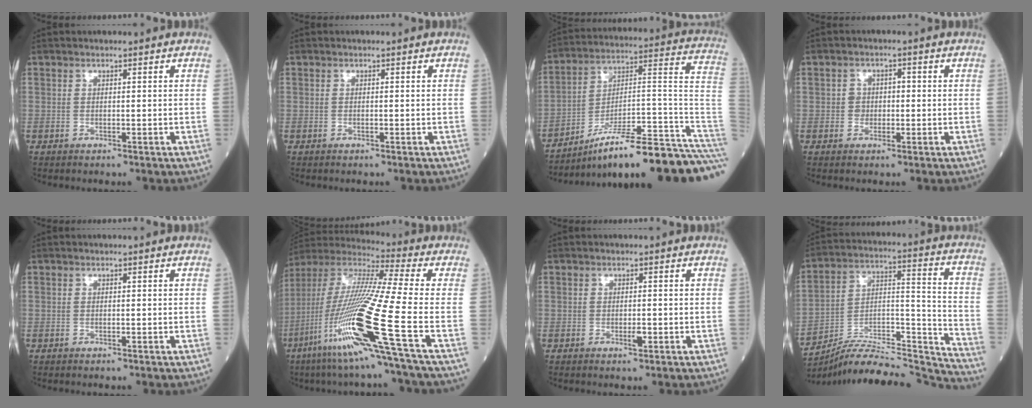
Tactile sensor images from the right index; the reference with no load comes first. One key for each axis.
{"total": 0.0}
{"total": 24.4, "fx": -18.2, "fy": 1.6, "fz": 16.1, "tx": -0.141, "ty": 0.041, "tz": -0.275}
{"total": 2.2, "fx": -0.3, "fy": 2.0, "fz": 0.9, "tx": -0.010, "ty": 0.007, "tz": -0.007}
{"total": 0.0}
{"total": 22.1, "fx": -8.7, "fy": -1.4, "fz": 20.3, "tx": -0.428, "ty": -0.041, "tz": -0.179}
{"total": 1.1, "fx": -0.4, "fy": 0.3, "fz": 1.0, "tx": -0.017, "ty": -0.001, "tz": -0.007}
{"total": 22.2, "fx": -21.5, "fy": 0.7, "fz": 5.4, "tx": -0.090, "ty": 0.034, "tz": -0.340}